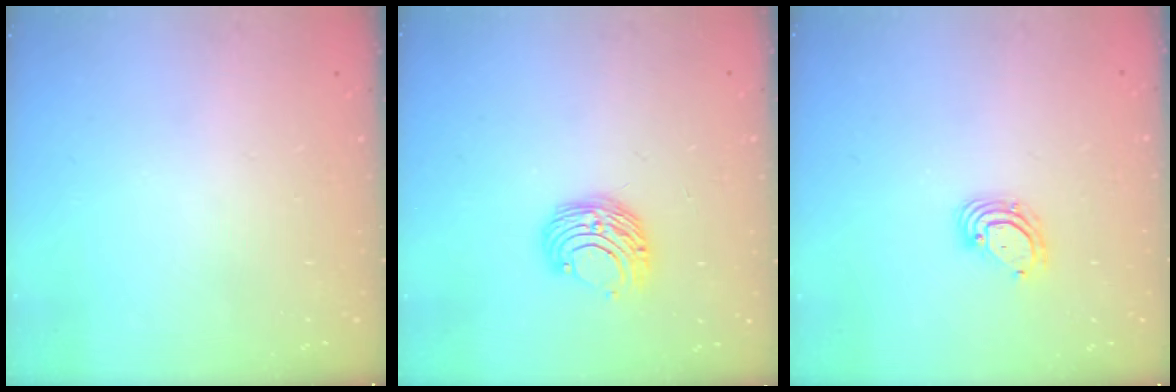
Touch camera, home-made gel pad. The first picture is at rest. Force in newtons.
{"total": 9.0, "press": 9.0, "slide": 0.4}
{"total": 5.2, "press": 5.2, "slide": 0.6}